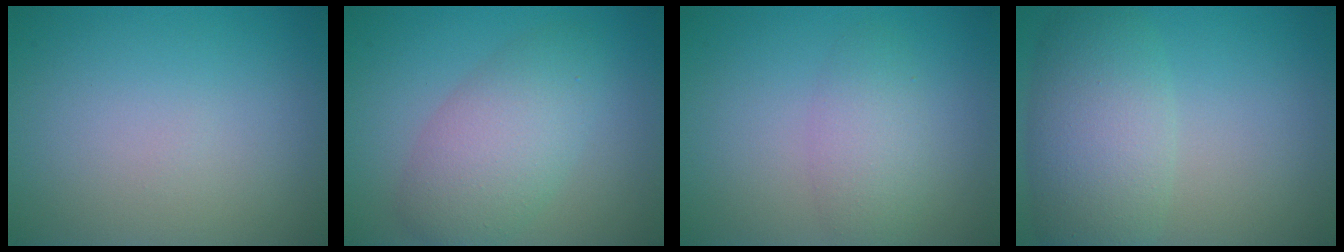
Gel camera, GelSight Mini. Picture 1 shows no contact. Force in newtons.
{"total": 5.3, "press": 5.3, "slide": 0.3}
{"total": 2.7, "press": 2.7, "slide": 0.1}
{"total": 6.0, "press": 6.0, "slide": 0.3}